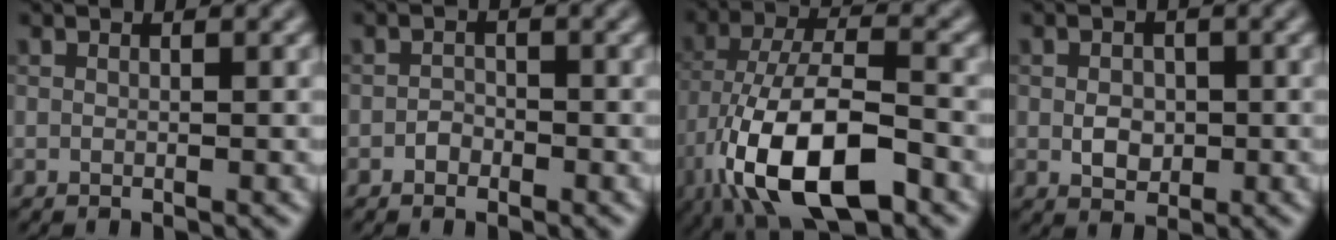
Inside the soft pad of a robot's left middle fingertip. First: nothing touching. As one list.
[{"total": 1.0, "force": [-0.6, 0.8, 0.3], "torque": [-0.004, 0.002, -0.012]}, {"total": 12.0, "force": [-5.4, 5.0, 9.4], "torque": [-0.185, -0.006, -0.099]}, {"total": 2.4, "force": [-0.2, 1.9, 1.5], "torque": [-0.025, -0.002, -0.006]}]